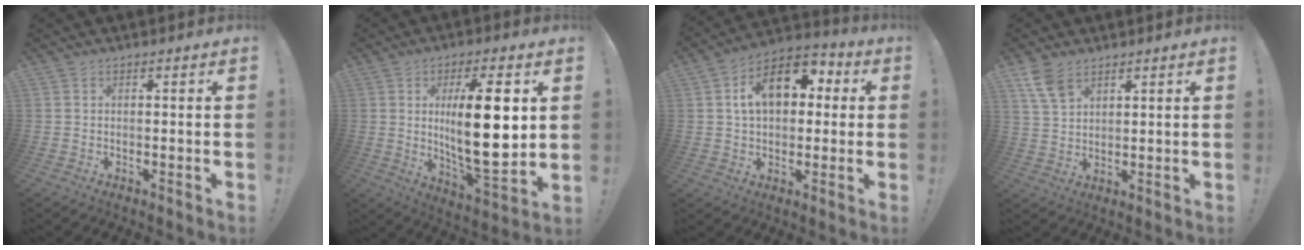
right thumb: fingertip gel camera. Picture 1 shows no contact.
{"total": 19.4, "force": [3.2, 5.9, 18.2], "torque": [-0.292, -0.023, 0.043]}
{"total": 14.8, "force": [4.1, 9.7, 10.5], "torque": [-0.162, 0.002, 0.075]}
{"total": 7.4, "force": [4.8, 4.0, 4.0], "torque": [-0.064, -0.020, 0.092]}